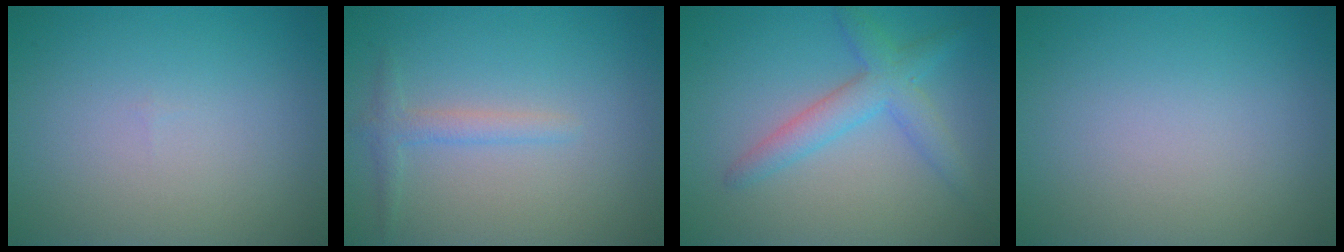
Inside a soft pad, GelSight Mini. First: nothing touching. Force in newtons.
{"total": 1.6, "press": 1.6, "slide": 0.1}
{"total": 3.5, "press": 3.5, "slide": 0.2}
{"total": 0.0}